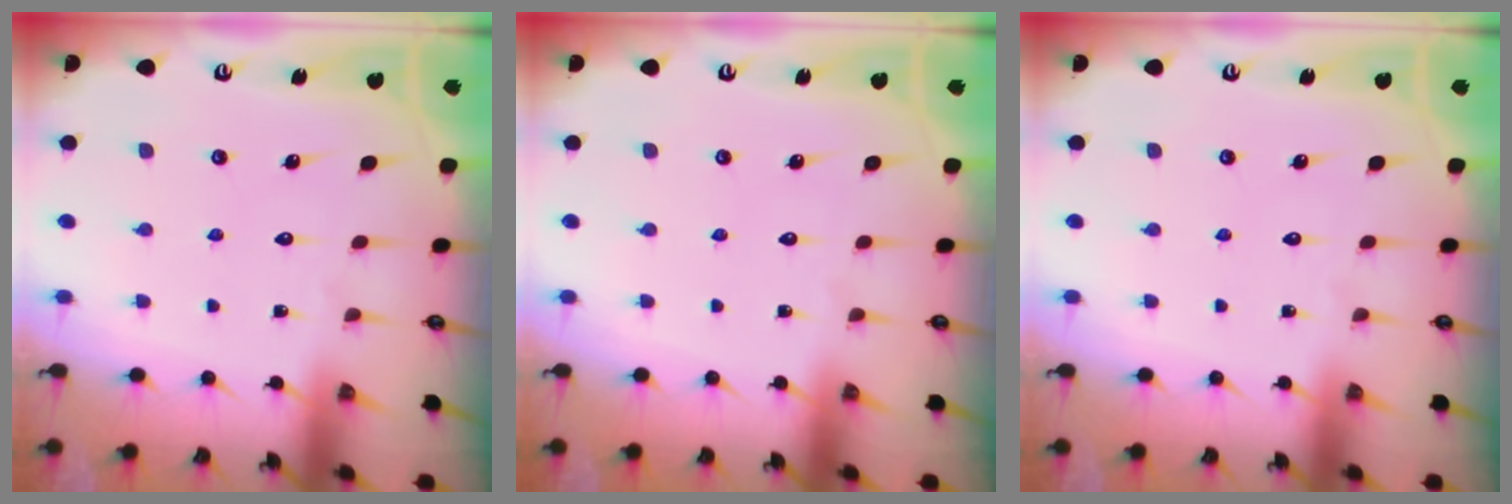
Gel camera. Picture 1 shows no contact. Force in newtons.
{"total": 0.0}
{"total": 0.0}